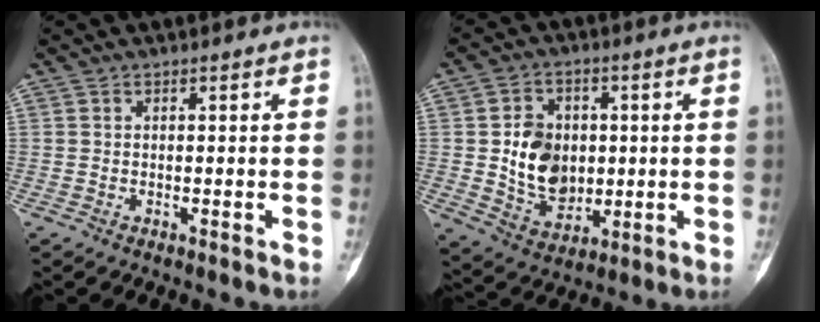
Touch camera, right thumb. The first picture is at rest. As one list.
[{"total": 11.5, "force": [0.5, 8.9, 7.2], "torque": [-0.081, -0.007, 0.019]}]